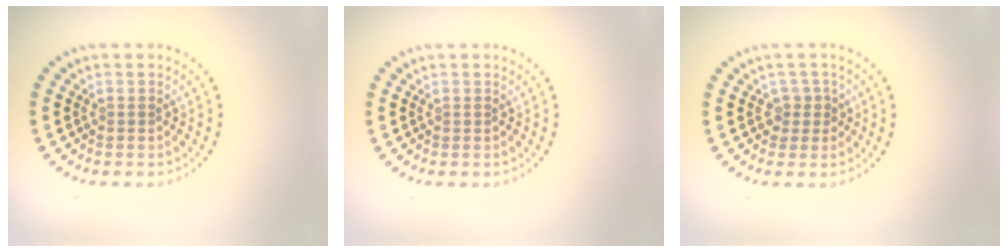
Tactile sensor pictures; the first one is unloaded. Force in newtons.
{"total": 0.0}
{"total": 1.5, "press": 1.1, "slide": 1.0}